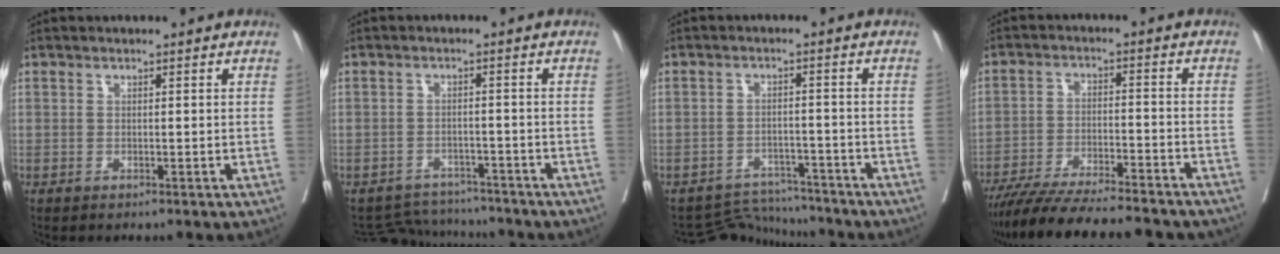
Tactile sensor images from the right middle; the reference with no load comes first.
{"total": 6.4, "force": [-6.2, 1.1, -0.9], "torque": [0.014, 0.011, -0.092]}
{"total": 6.3, "force": [-6.0, 0.4, -1.7], "torque": [0.025, 0.011, -0.094]}
{"total": 18.5, "force": [-16.5, 1.6, 8.2], "torque": [-0.134, -0.024, -0.247]}